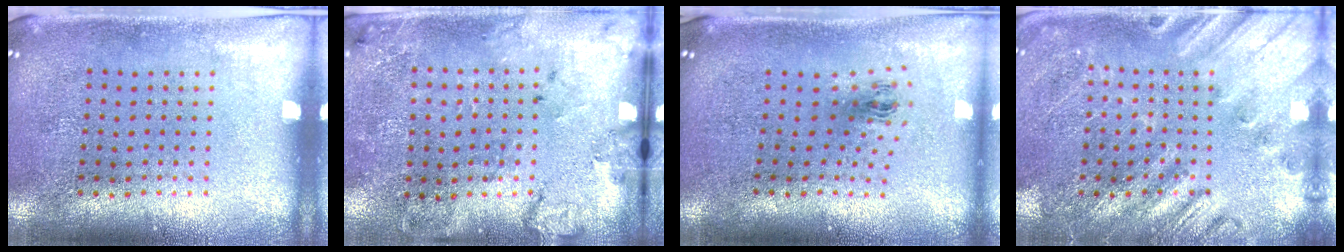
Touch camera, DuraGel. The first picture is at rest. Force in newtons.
{"total": 2.0, "press": 1.5, "slide": 1.2}
{"total": 1.0, "press": 0.4, "slide": 0.9}
{"total": 2.3, "press": 2.2, "slide": 0.6}